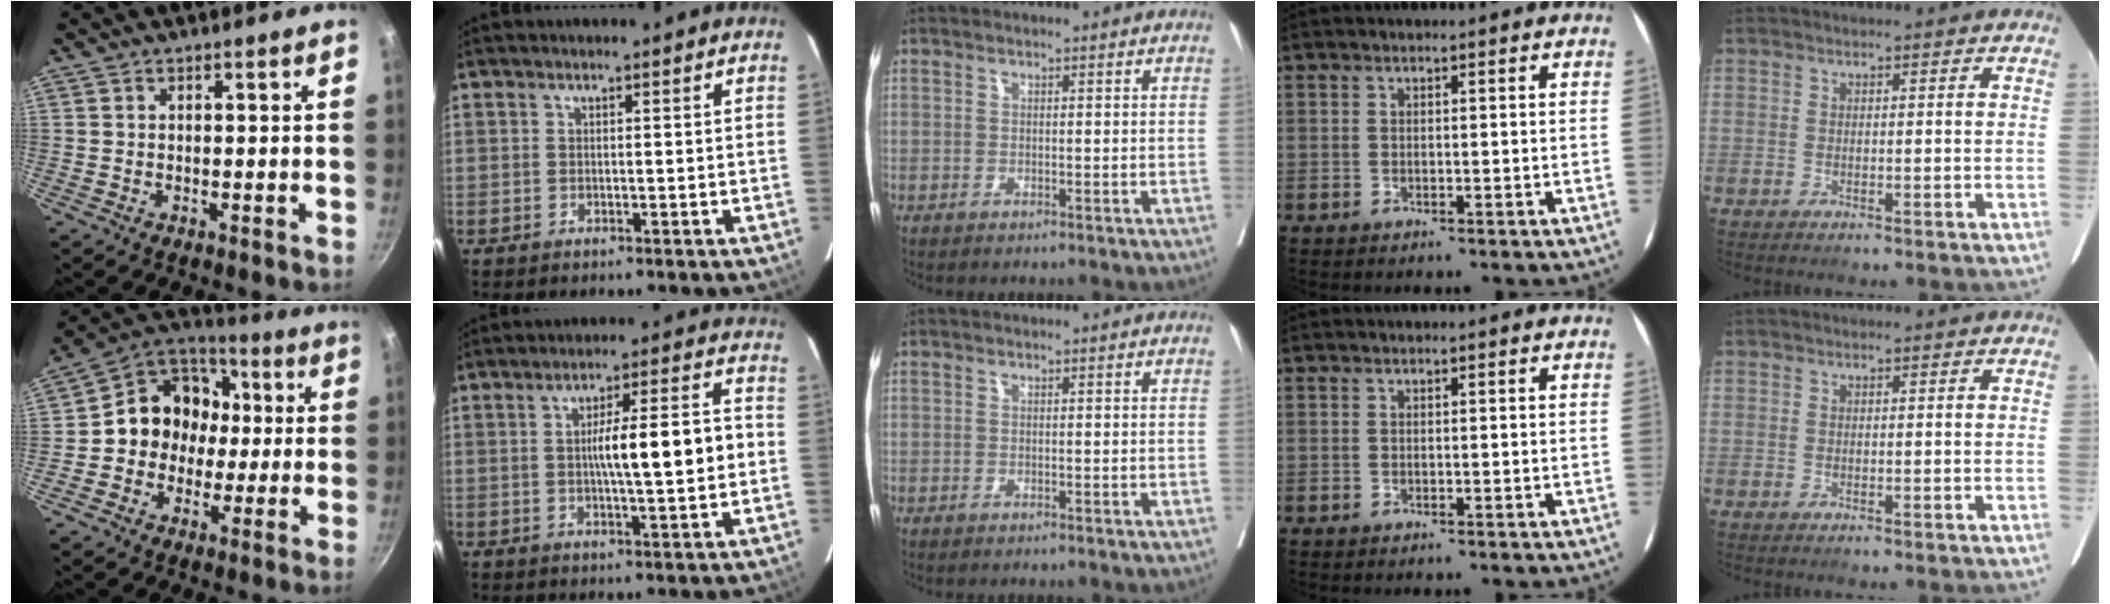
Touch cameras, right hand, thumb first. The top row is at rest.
{"thumb": {"total": 14.6, "force": [-0.5, 12.5, 7.5], "torque": [-0.073, 0.038, -0.019]}, "index": {"total": 9.7, "force": [-0.4, 0.8, 9.7], "torque": [-0.148, 0.019, -0.008]}}